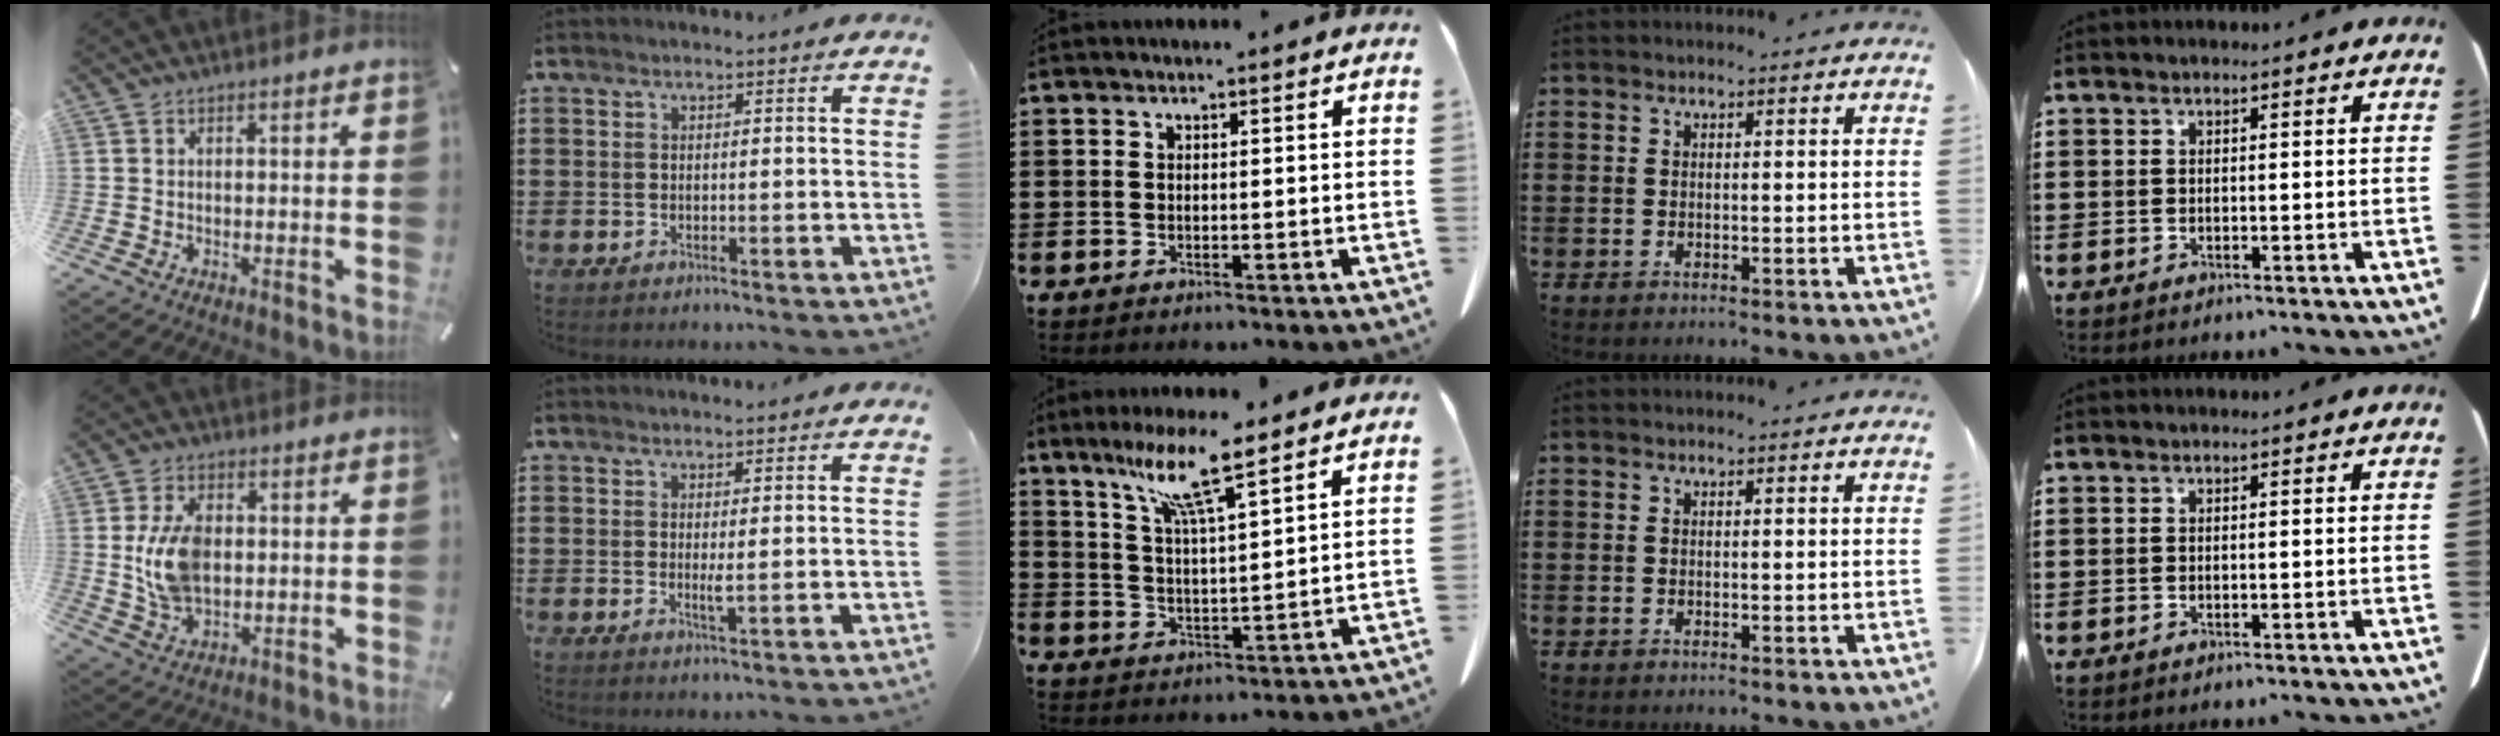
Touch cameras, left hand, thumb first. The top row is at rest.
{"thumb": {"total": 10.9, "force": [1.0, 7.1, 8.1], "torque": [-0.176, 0.002, 0.019]}, "index": {"total": 1.5, "force": [0.2, 0.1, 1.5], "torque": [-0.030, -0.004, 0.003]}, "middle": {"total": 9.5, "force": [7.1, 0.5, 6.3], "torque": [-0.142, -0.022, 0.123]}}